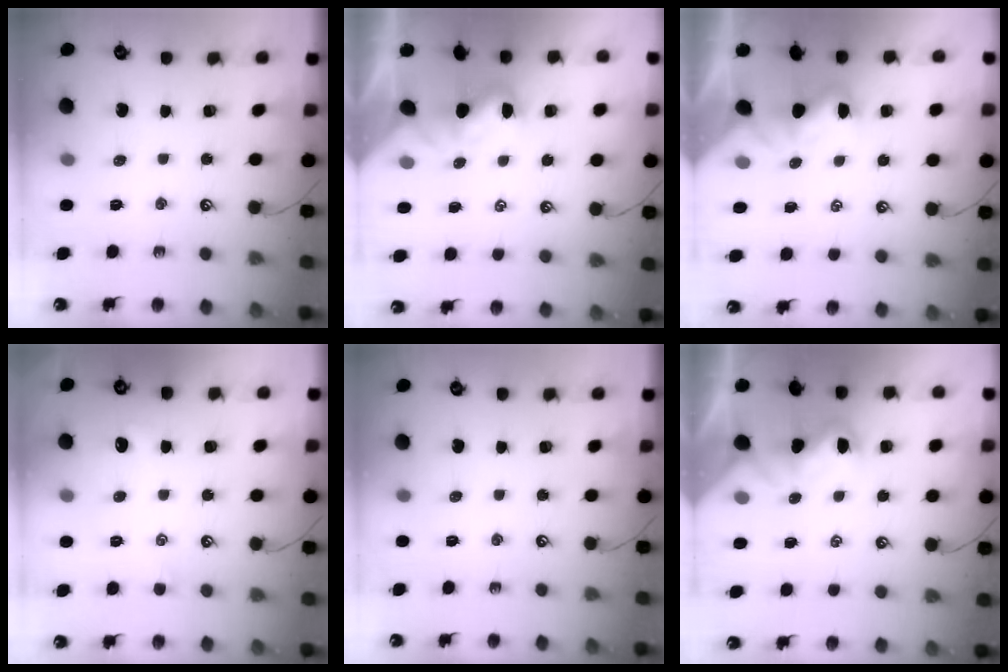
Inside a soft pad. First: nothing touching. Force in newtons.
{"total": 1.5, "press": 1.4, "slide": 0.5}
{"total": 1.1, "press": 1.0, "slide": 0.5}
{"total": 1.9, "press": 1.8, "slide": 0.4}
{"total": 0.0}
{"total": 0.5, "press": 0.3, "slide": 0.4}